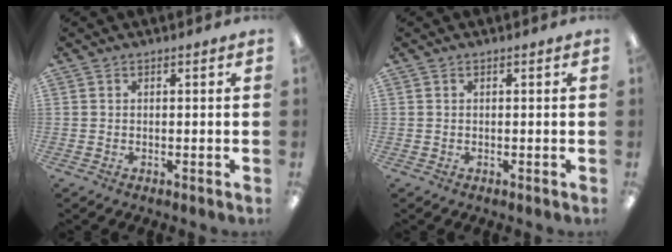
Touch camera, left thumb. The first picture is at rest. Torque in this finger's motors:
{"motor_torque": [0.00, 0.00, -0.07, 0.07, 0.00]}